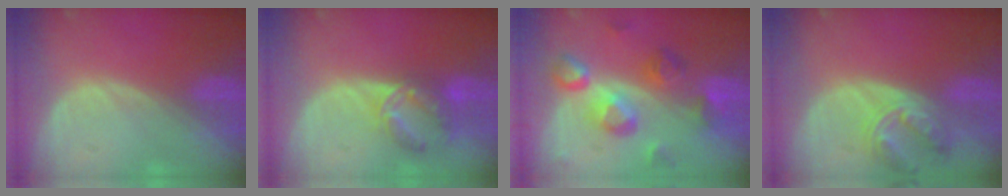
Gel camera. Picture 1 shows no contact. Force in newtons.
{"total": 7.3, "press": 6.3, "slide": 3.7}
{"total": 8.8, "press": 8.5, "slide": 2.4}
{"total": 7.6, "press": 6.6, "slide": 3.7}